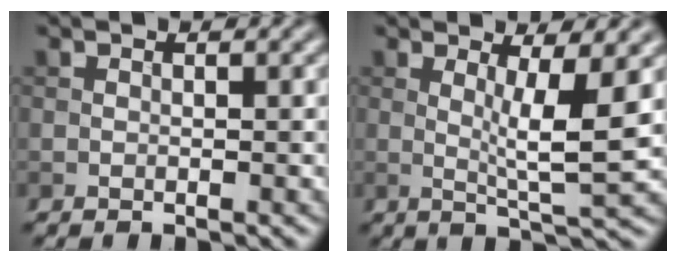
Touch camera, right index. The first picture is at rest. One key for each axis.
{"total": 4.6, "fx": 0.8, "fy": 0.6, "fz": 4.4, "tx": -0.077, "ty": -0.010, "tz": 0.016}